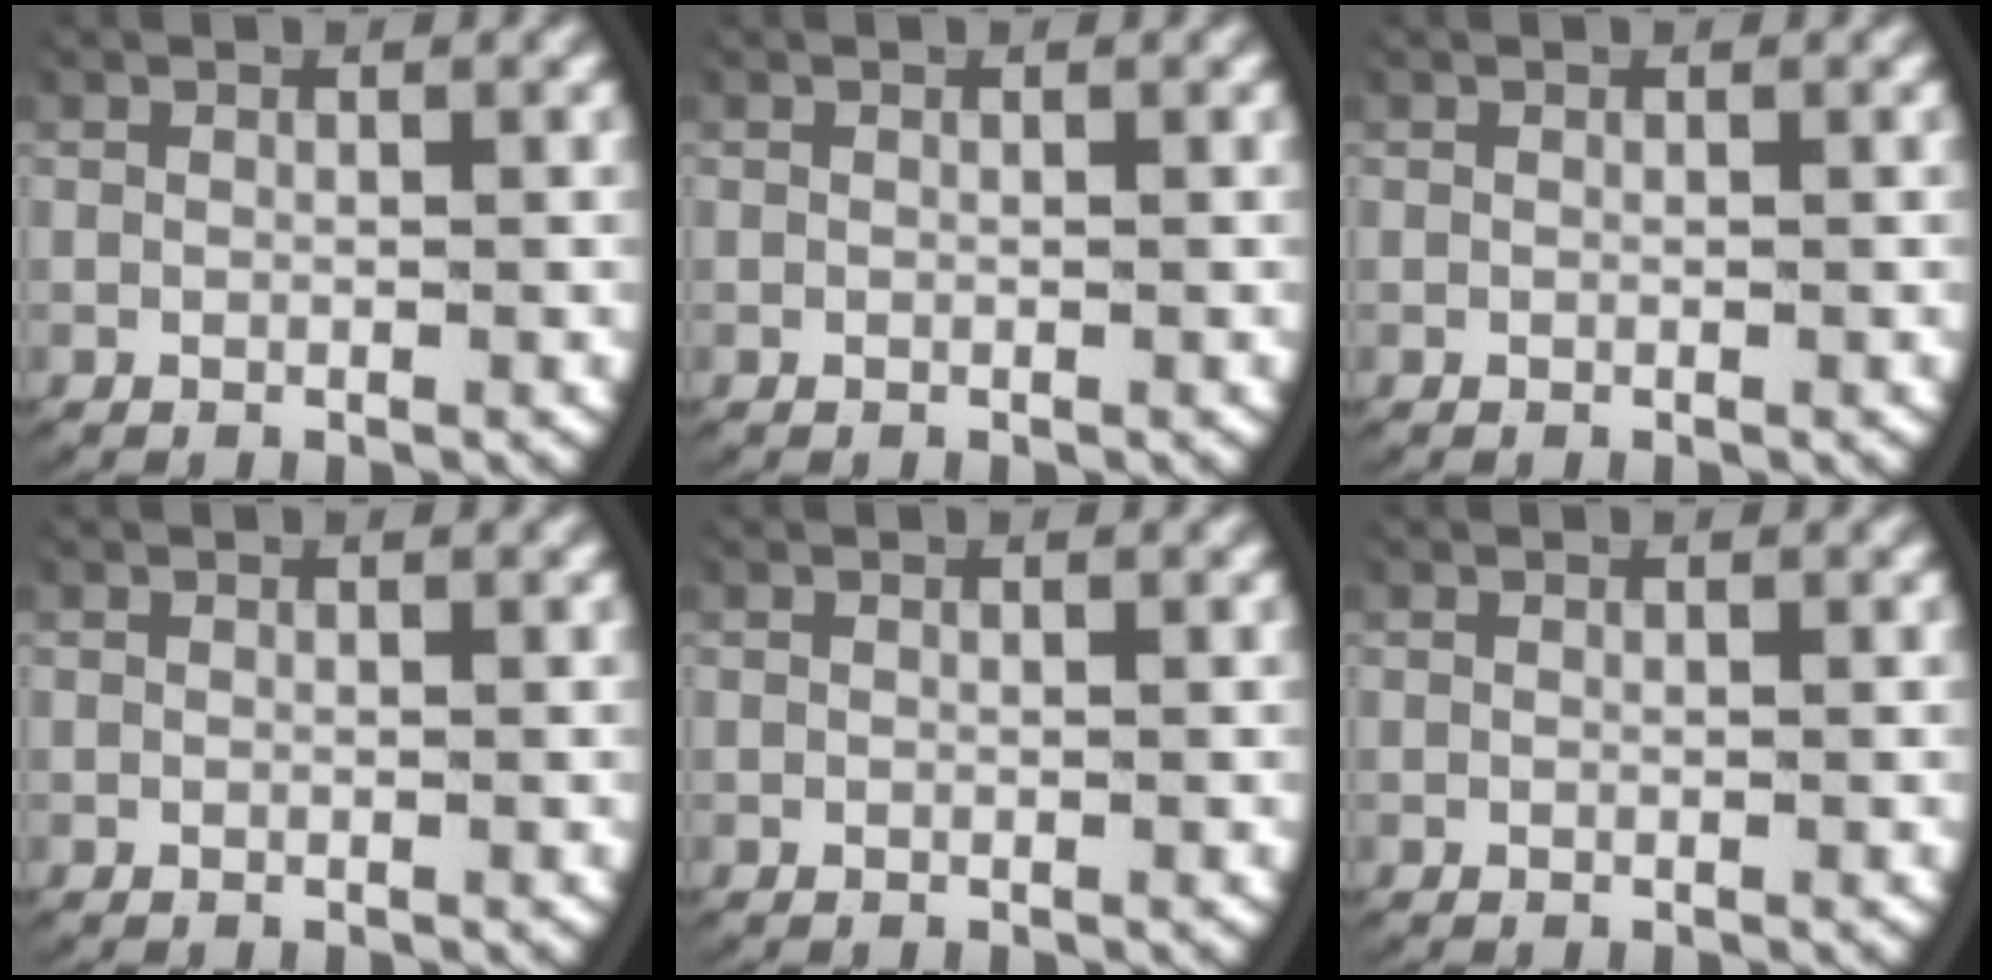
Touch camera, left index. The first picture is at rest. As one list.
[{"total": 0.0}, {"total": 0.0}, {"total": 0.0}, {"total": 0.0}, {"total": 0.0}]